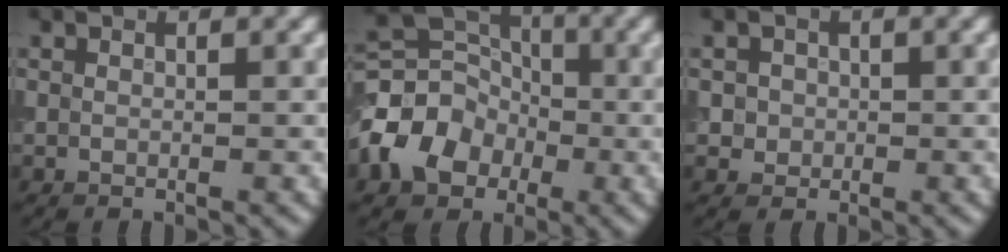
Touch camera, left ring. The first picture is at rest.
{"total": 6.9, "force": [-2.2, 5.5, 3.6], "torque": [-0.062, 0.005, -0.057]}
{"total": 1.7, "force": [0.2, 1.6, 0.5], "torque": [0.004, -0.002, 0.010]}